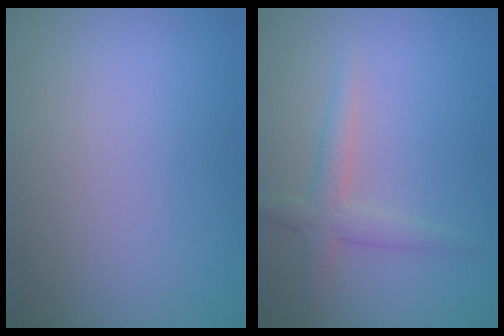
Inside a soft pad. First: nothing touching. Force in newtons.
{"total": 2.5, "press": 2.5, "slide": 0.1}